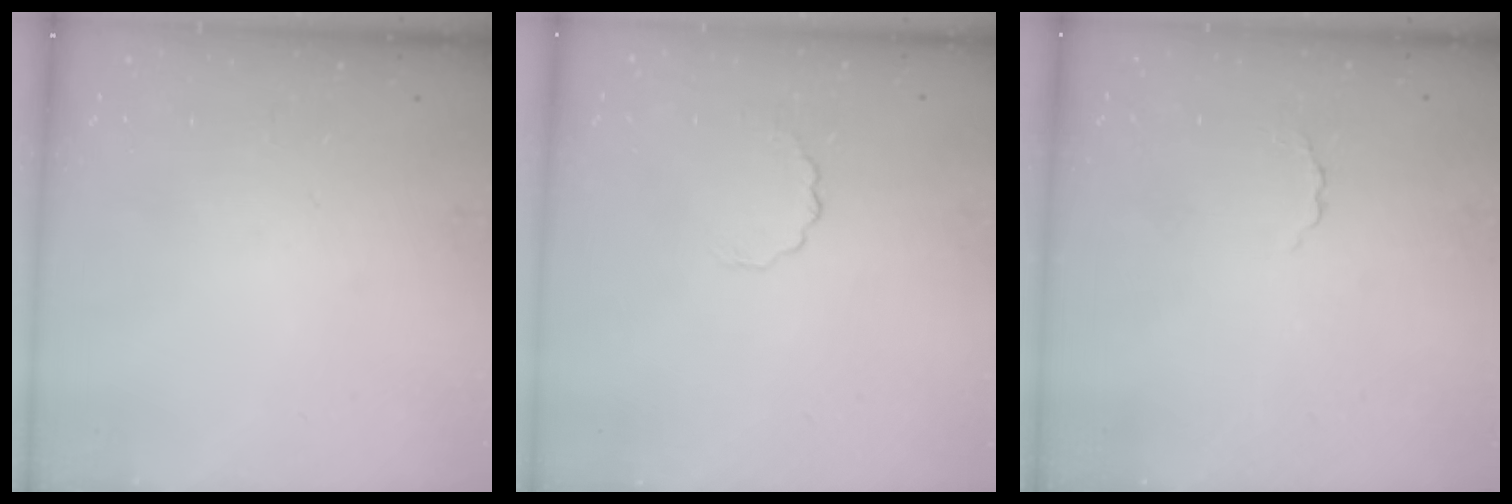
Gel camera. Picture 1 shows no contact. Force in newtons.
{"total": 2.8, "press": 2.5, "slide": 1.1}
{"total": 2.0, "press": 1.9, "slide": 0.4}